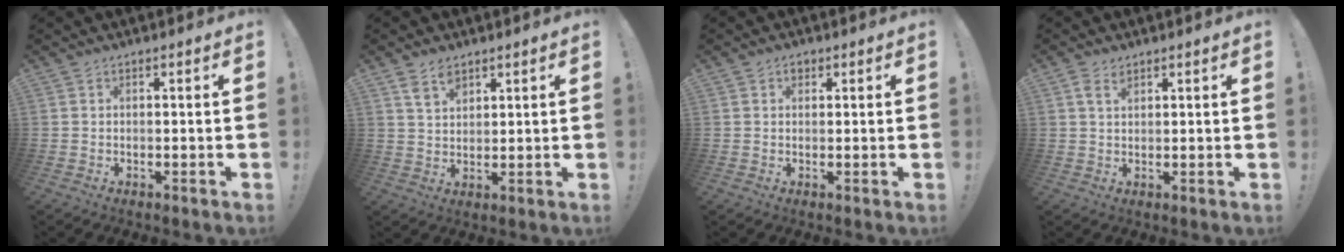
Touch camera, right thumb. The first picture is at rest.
{"total": 5.5, "force": [3.7, 3.1, 2.6], "torque": [-0.035, -0.021, 0.067]}
{"total": 1.6, "force": [0.7, 1.3, 0.7], "torque": [-0.003, 0.000, 0.011]}
{"total": 3.0, "force": [1.9, 1.4, 1.8], "torque": [-0.030, -0.008, 0.034]}